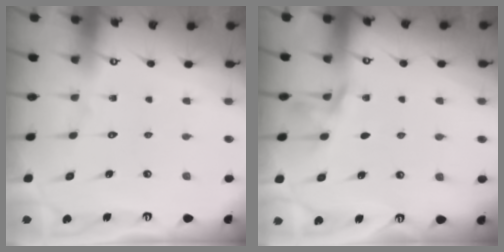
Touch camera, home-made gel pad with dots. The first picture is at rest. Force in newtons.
{"total": 1.6, "press": 1.5, "slide": 0.6}